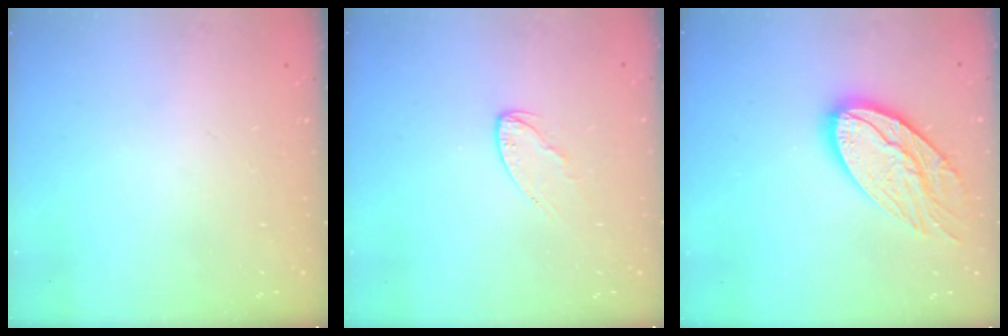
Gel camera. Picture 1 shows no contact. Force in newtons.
{"total": 4.9, "press": 4.9, "slide": 0.4}
{"total": 16.2, "press": 16.1, "slide": 1.1}